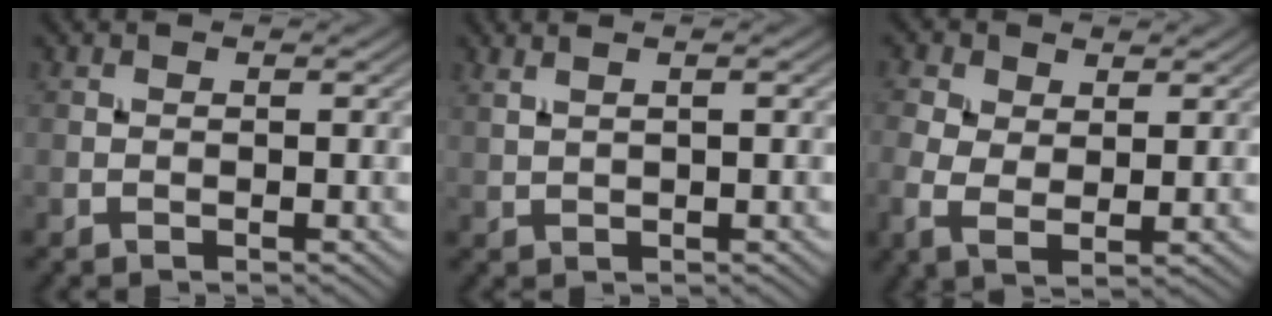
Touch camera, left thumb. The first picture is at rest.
{"total": 3.3, "force": [1.8, 1.0, 2.6], "torque": [-0.037, 0.009, 0.017]}
{"total": 4.8, "force": [1.0, 2.8, 3.8], "torque": [-0.100, 0.000, 0.016]}